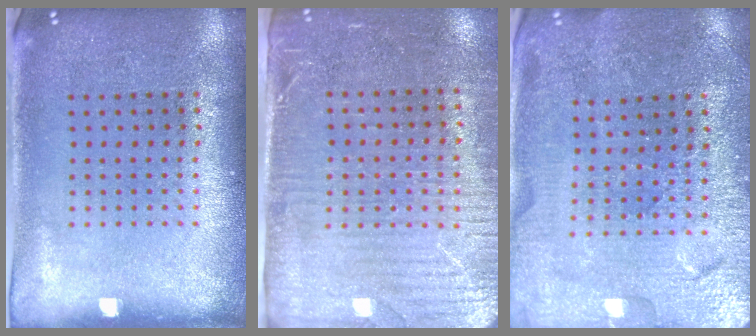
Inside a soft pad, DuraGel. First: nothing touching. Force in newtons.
{"total": 3.4, "press": 3.1, "slide": 1.5}
{"total": 3.2, "press": 3.2, "slide": 0.1}